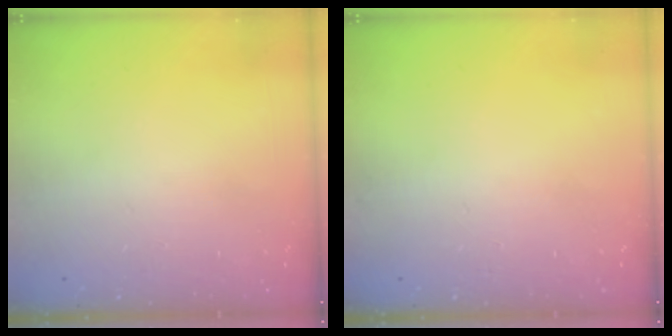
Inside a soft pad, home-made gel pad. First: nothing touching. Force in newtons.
{"total": 0.0}